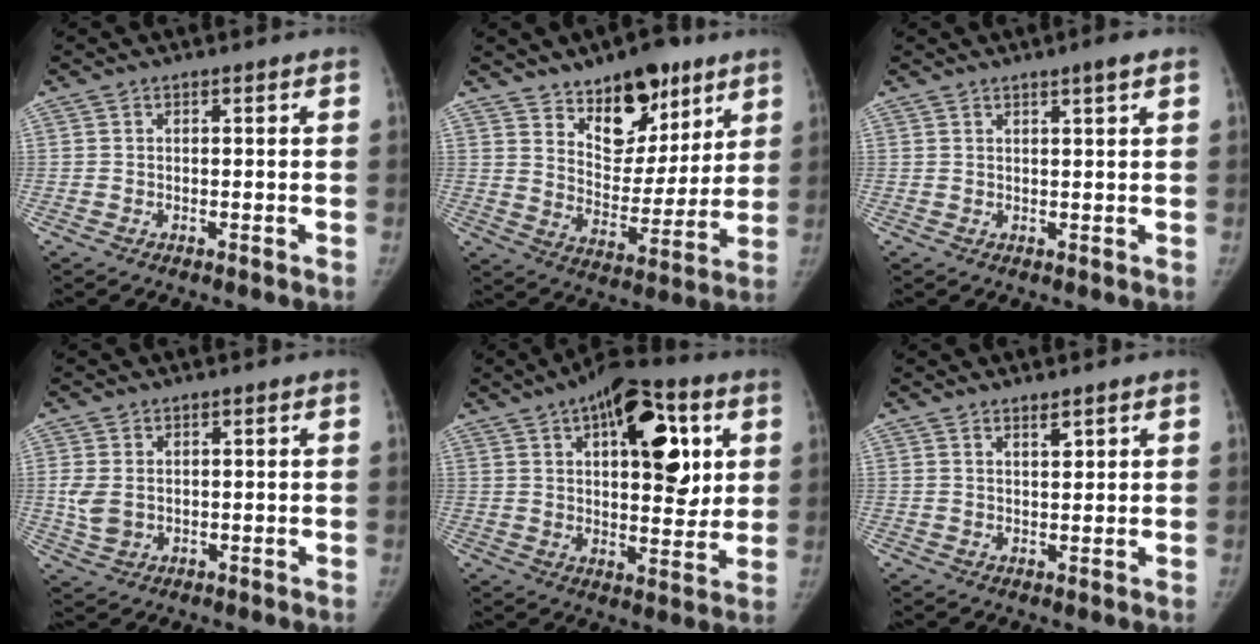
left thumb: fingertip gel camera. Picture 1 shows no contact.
{"total": 15.3, "force": [10.0, 8.3, 8.1], "torque": [-0.070, -0.068, 0.166]}
{"total": 2.3, "force": [1.5, 0.1, 1.8], "torque": [-0.027, -0.007, 0.021]}
{"total": 4.7, "force": [0.2, 3.6, 3.0], "torque": [-0.059, -0.006, 0.012]}
{"total": 19.9, "force": [7.0, 9.6, 16.0], "torque": [-0.182, -0.010, 0.099]}
{"total": 1.9, "force": [1.4, 0.6, 1.2], "torque": [-0.013, -0.011, 0.026]}